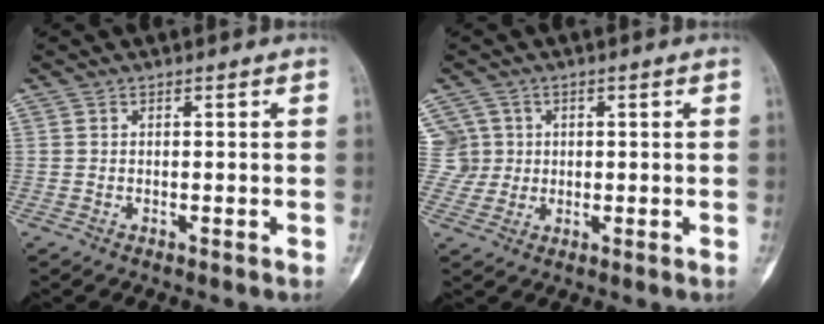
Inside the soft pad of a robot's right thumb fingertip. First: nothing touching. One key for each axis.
{"total": 5.0, "fx": 1.3, "fy": 4.8, "fz": 0.1, "tx": 0.028, "ty": 0.006, "tz": 0.024}